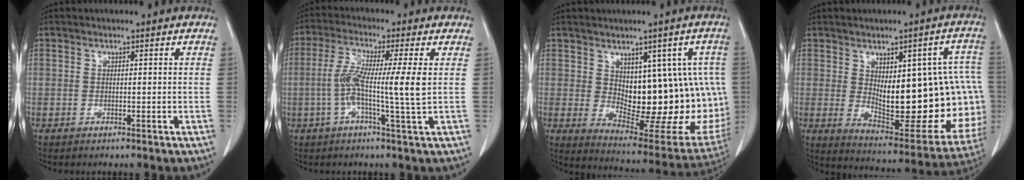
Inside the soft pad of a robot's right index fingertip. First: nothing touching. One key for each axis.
{"total": 9.3, "fx": -0.1, "fy": -0.4, "fz": 9.3, "tx": -0.181, "ty": 0.003, "tz": -0.012}
{"total": 18.3, "fx": 1.2, "fy": 8.8, "fz": 16.0, "tx": -0.171, "ty": 0.006, "tz": 0.042}
{"total": 23.3, "fx": 0.4, "fy": 8.3, "fz": 21.7, "tx": -0.219, "ty": 0.013, "tz": 0.038}